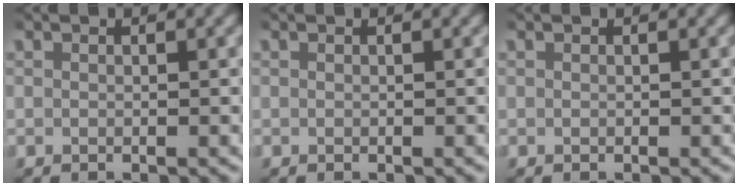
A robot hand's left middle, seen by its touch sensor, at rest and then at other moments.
{"total": 0.0}
{"total": 0.0}